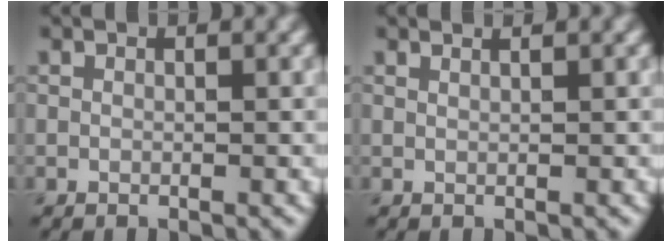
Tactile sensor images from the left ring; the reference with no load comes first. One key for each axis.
{"total": 1.5, "fx": 1.1, "fy": 0.6, "fz": 0.8, "tx": 0.000, "ty": -0.006, "tz": 0.002}